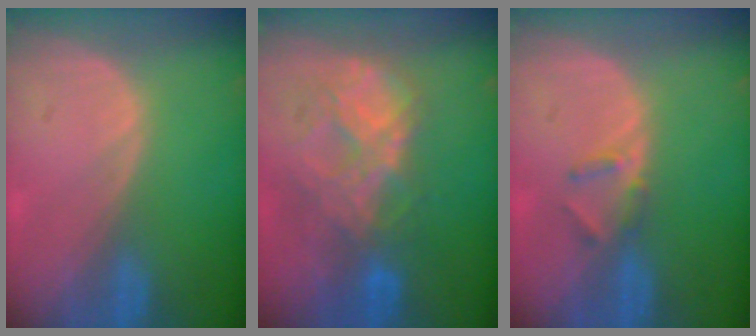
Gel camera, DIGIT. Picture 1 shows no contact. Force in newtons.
{"total": 8.8, "press": 7.6, "slide": 4.4}
{"total": 2.3, "press": 2.1, "slide": 0.9}